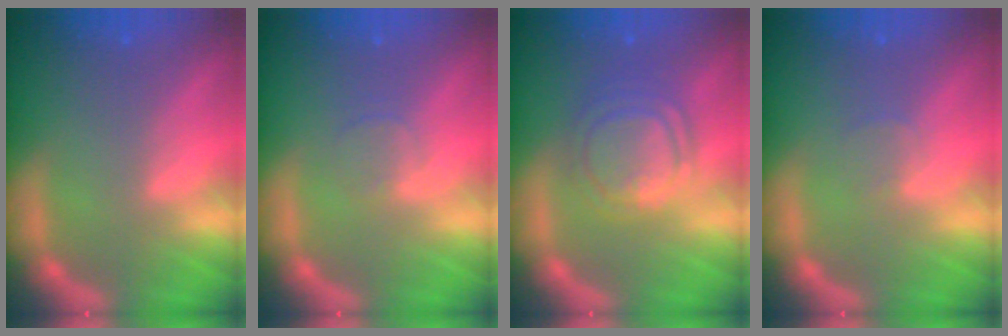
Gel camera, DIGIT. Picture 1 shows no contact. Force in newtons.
{"total": 1.4}
{"total": 6.5}
{"total": 1.0}